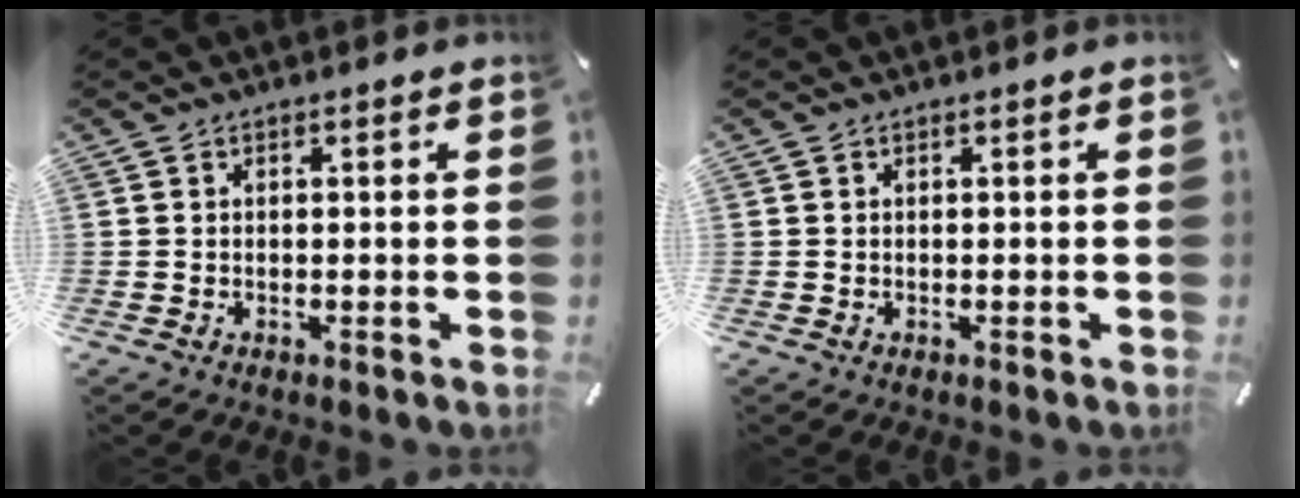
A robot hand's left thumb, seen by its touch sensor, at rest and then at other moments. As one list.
[{"total": 0.0}]